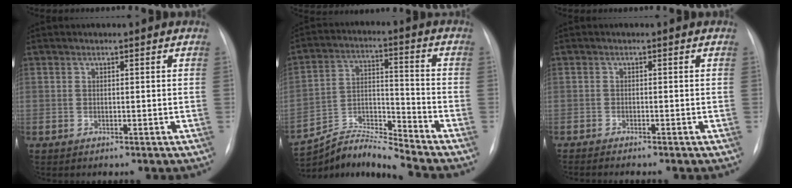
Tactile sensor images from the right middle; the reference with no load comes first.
{"total": 10.0, "force": [-9.8, -1.8, 1.0], "torque": [-0.026, 0.027, -0.184]}
{"total": 3.6, "force": [-3.0, 0.1, 1.8], "torque": [-0.024, -0.006, -0.040]}